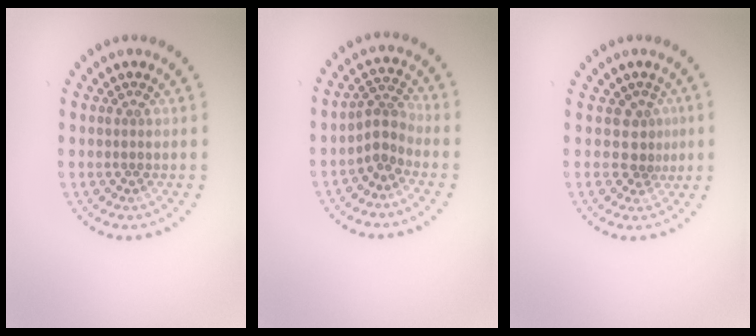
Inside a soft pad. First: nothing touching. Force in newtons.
{"total": 2.4, "press": 1.7, "slide": 1.8}
{"total": 1.8, "press": 1.2, "slide": 1.4}